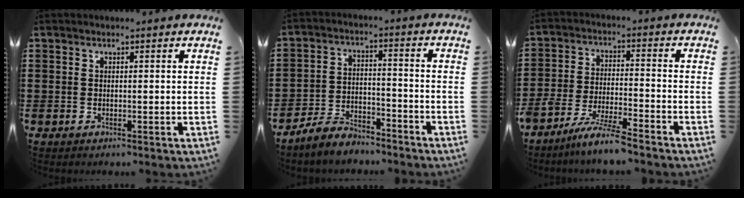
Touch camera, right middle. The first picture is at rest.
{"total": 5.5, "force": [-5.2, 1.3, 1.5], "torque": [-0.039, 0.005, -0.104]}
{"total": 7.2, "force": [-6.6, -0.3, 2.7], "torque": [-0.064, -0.010, -0.132]}